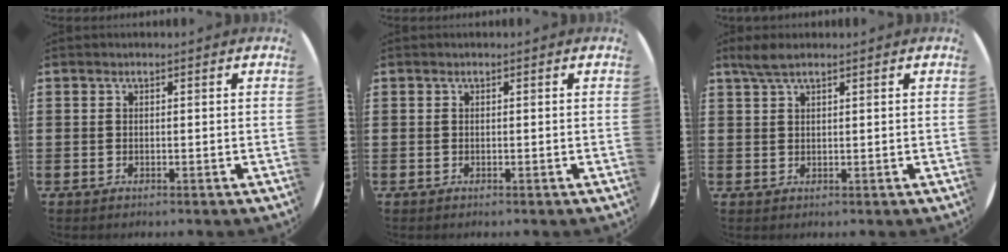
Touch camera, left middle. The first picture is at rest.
{"total": 0.0}
{"total": 2.5, "force": [1.9, 0.5, 1.5], "torque": [-0.032, 0.005, 0.034]}